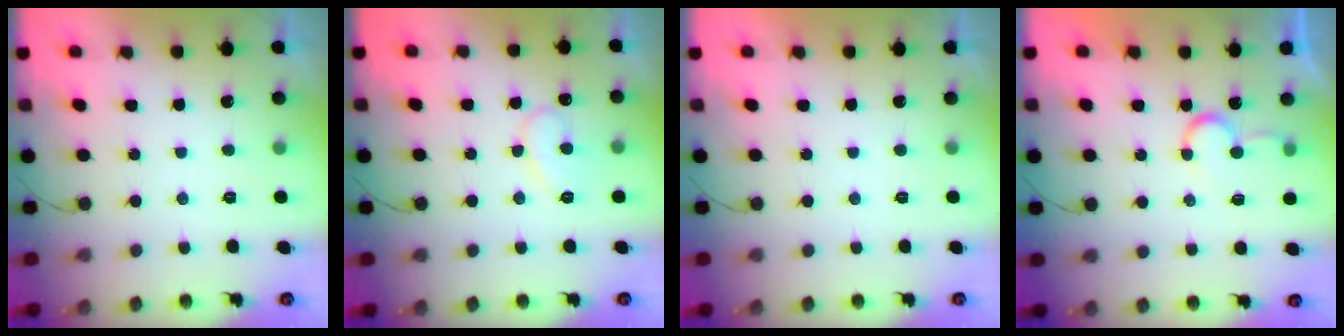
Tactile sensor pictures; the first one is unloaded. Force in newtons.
{"total": 9.9, "press": 9.9, "slide": 0.9}
{"total": 1.8, "press": 1.8, "slide": 0.0}
{"total": 6.9, "press": 6.9, "slide": 0.6}